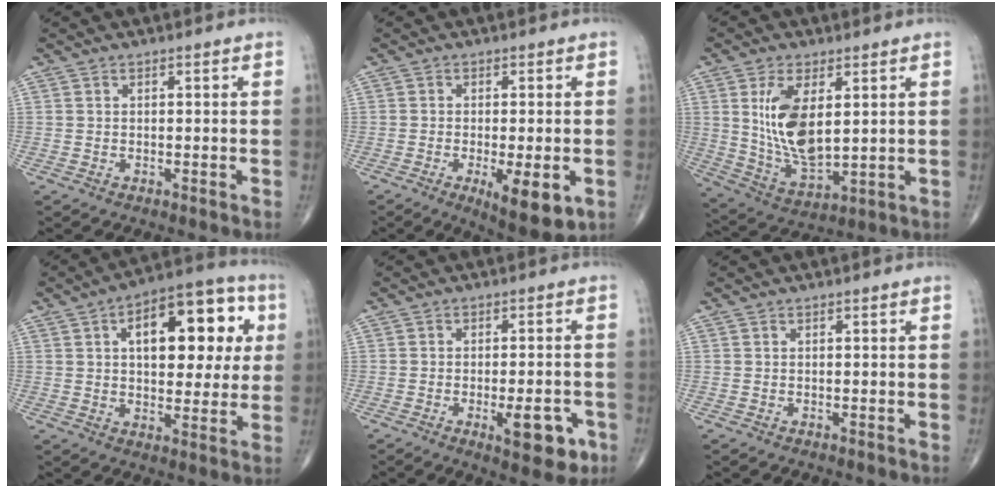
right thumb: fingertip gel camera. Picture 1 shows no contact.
{"total": 9.3, "force": [-3.0, 2.9, 8.3], "torque": [-0.115, -0.017, -0.040]}
{"total": 13.2, "force": [3.0, 6.3, 11.1], "torque": [-0.206, -0.025, 0.072]}
{"total": 19.2, "force": [5.0, 9.9, 15.7], "torque": [-0.173, 0.014, 0.065]}
{"total": 8.6, "force": [-3.5, 3.2, 7.2], "torque": [-0.082, 0.008, -0.041]}
{"total": 0.0}